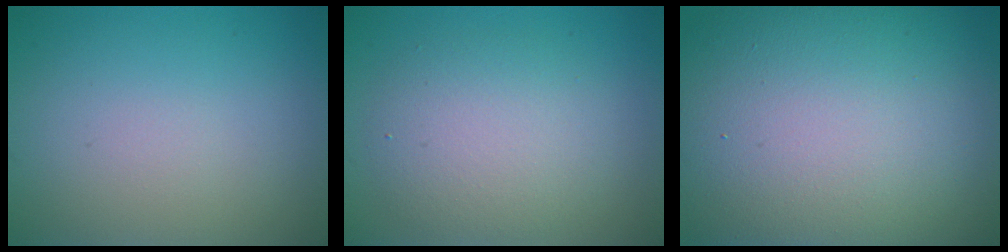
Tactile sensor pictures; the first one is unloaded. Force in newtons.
{"total": 4.7, "press": 4.6, "slide": 0.4}
{"total": 19.4, "press": 19.4, "slide": 0.9}